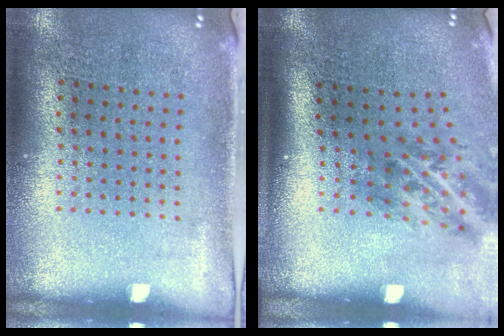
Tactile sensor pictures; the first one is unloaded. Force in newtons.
{"total": 2.1, "press": 1.3, "slide": 1.6}